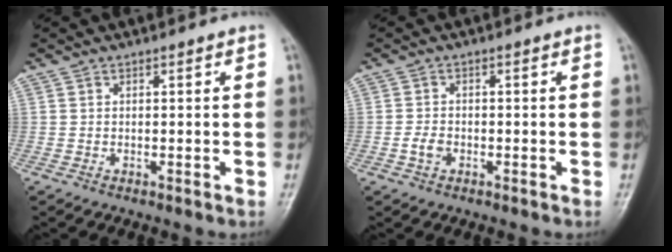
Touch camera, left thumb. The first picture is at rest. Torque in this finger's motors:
{"motor_torque": [-0.30, 0.12, 0.19, 0.06, 0.00]}